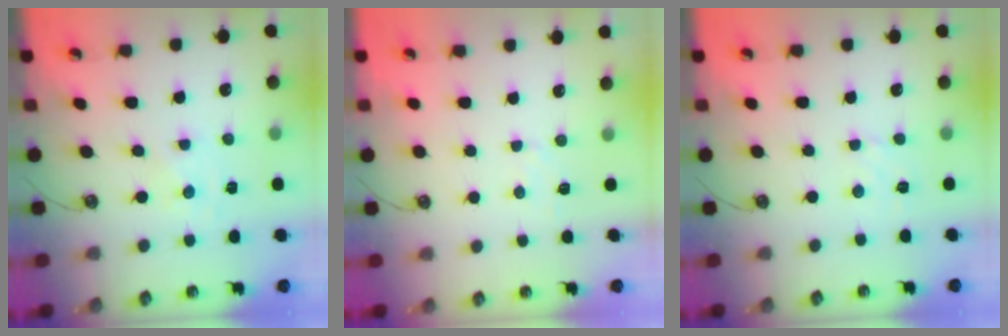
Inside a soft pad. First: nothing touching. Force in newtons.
{"total": 4.6, "press": 4.5, "slide": 0.6}
{"total": 1.8, "press": 1.7, "slide": 0.6}